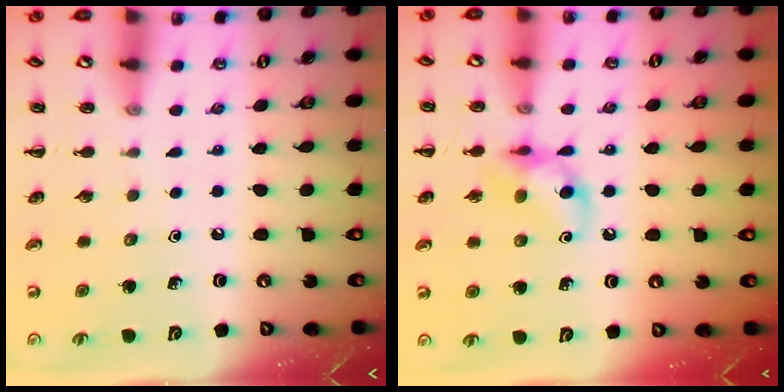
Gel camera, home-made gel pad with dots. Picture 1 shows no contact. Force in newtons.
{"total": 10.1, "press": 10.1, "slide": 1.0}